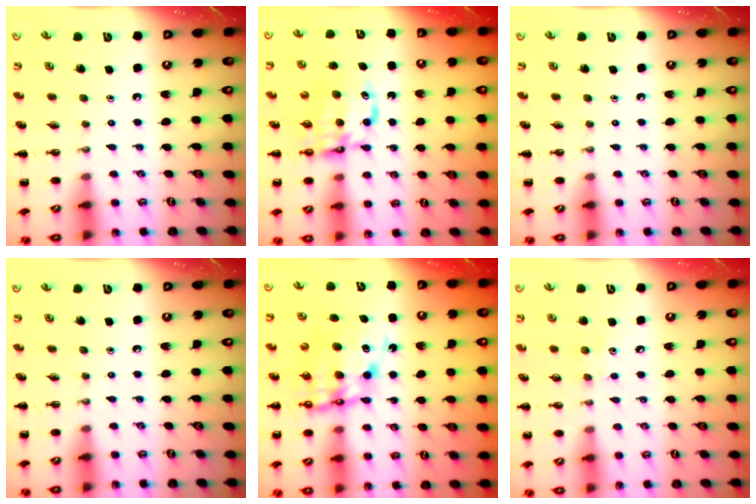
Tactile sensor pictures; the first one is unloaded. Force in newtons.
{"total": 6.5, "press": 6.4, "slide": 0.8}
{"total": 0.0}
{"total": 0.0}
{"total": 10.6, "press": 10.2, "slide": 2.9}
{"total": 4.9, "press": 4.7, "slide": 1.0}